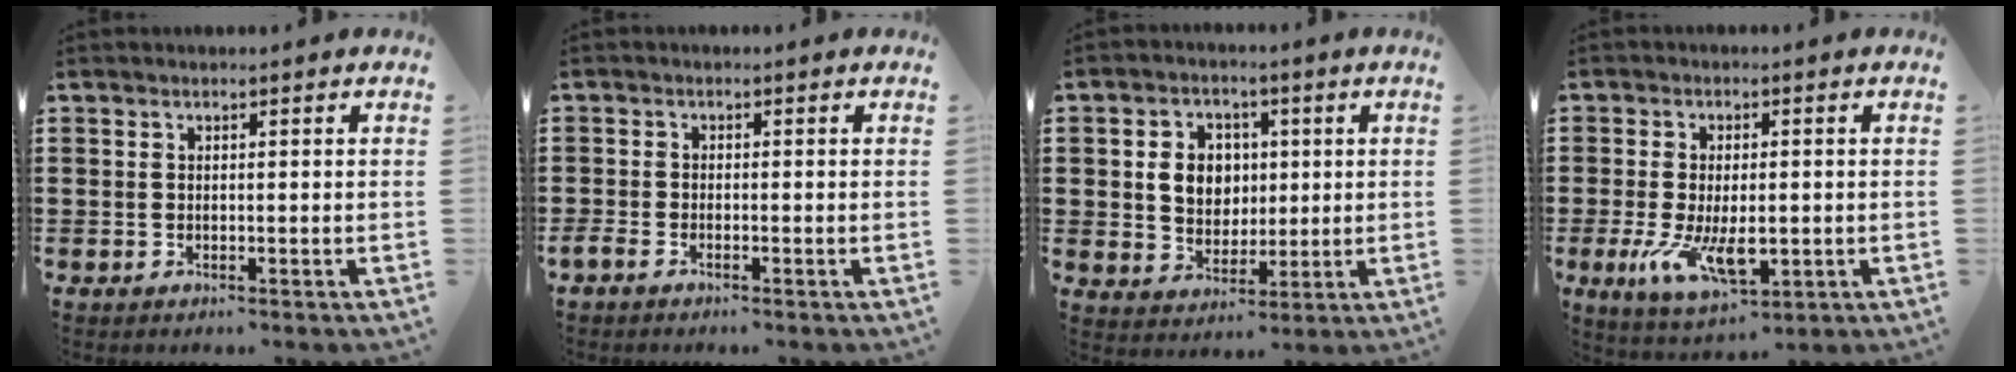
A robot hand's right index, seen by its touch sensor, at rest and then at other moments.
{"total": 1.1, "force": [-1.0, 0.2, 0.5], "torque": [-0.011, -0.002, -0.018]}
{"total": 6.4, "force": [1.0, 5.5, 3.1], "torque": [-0.066, 0.013, 0.012]}
{"total": 8.3, "force": [-1.3, 3.9, 7.2], "torque": [-0.139, -0.006, -0.022]}